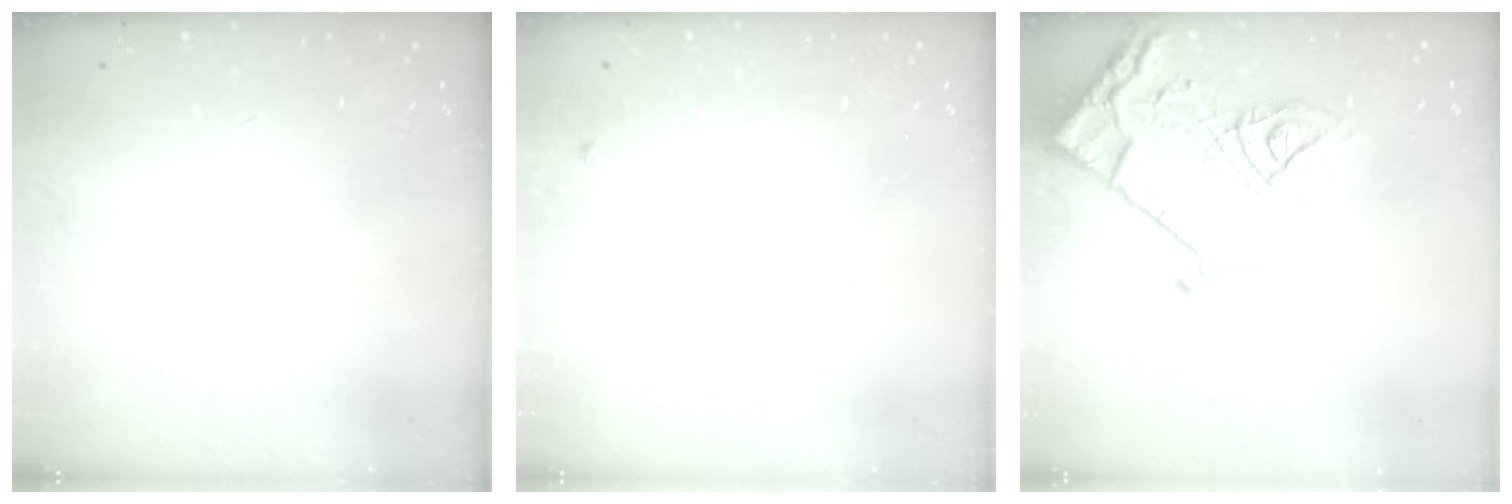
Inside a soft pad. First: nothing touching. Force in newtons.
{"total": 3.0, "press": 3.0, "slide": 0.5}
{"total": 16.3, "press": 16.3, "slide": 1.8}